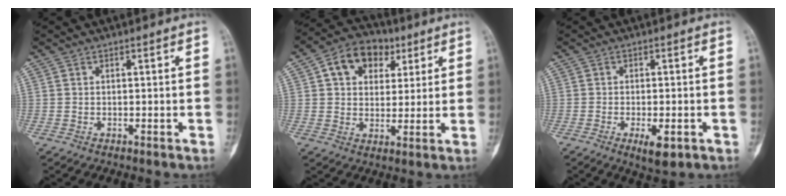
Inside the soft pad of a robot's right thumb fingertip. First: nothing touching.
{"total": 11.5, "force": [4.5, 8.5, 6.3], "torque": [-0.068, 0.002, 0.068]}
{"total": 4.8, "force": [-2.0, 1.9, 4.0], "torque": [-0.060, 0.000, -0.023]}